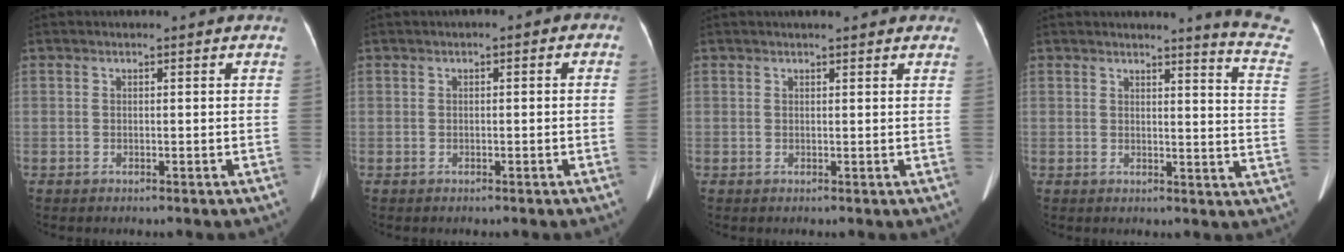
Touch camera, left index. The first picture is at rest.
{"total": 1.1, "force": [-0.2, 0.6, 0.9], "torque": [-0.006, 0.011, -0.008]}
{"total": 5.9, "force": [4.9, 1.3, 3.0], "torque": [-0.037, 0.023, 0.057]}
{"total": 9.9, "force": [9.3, -1.6, 2.7], "torque": [-0.028, -0.091, 0.080]}